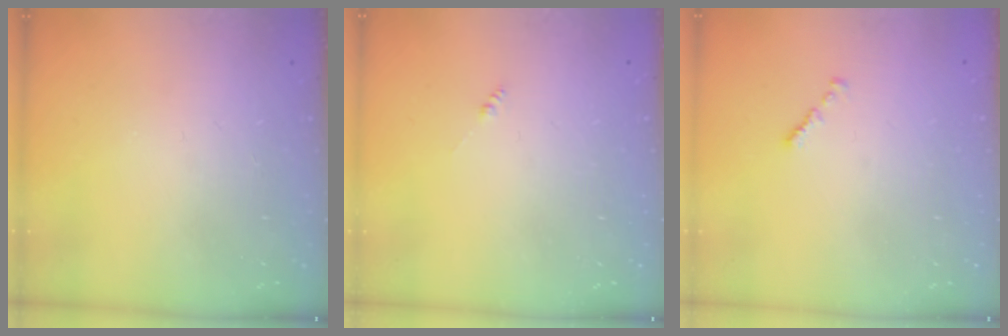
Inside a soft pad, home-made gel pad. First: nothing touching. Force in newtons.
{"total": 0.0}
{"total": 0.7, "press": 0.6, "slide": 0.4}